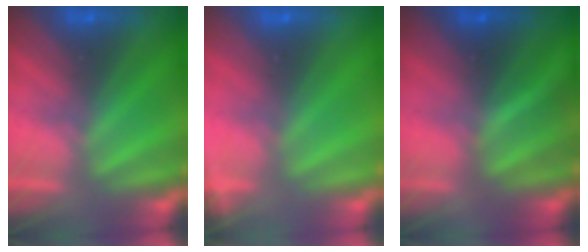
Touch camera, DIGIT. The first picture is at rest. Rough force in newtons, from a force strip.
{"total": 1.1}
{"total": 1.3}